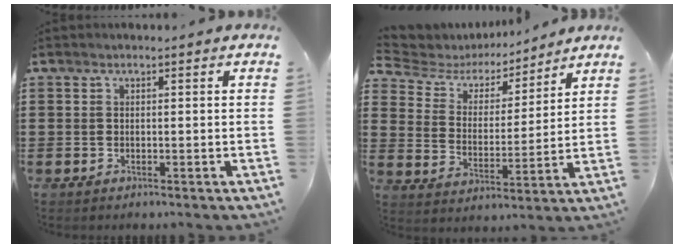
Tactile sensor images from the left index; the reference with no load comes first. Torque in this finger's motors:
{"motor_torque": [1.04, -1.09, 0.07, -0.03]}